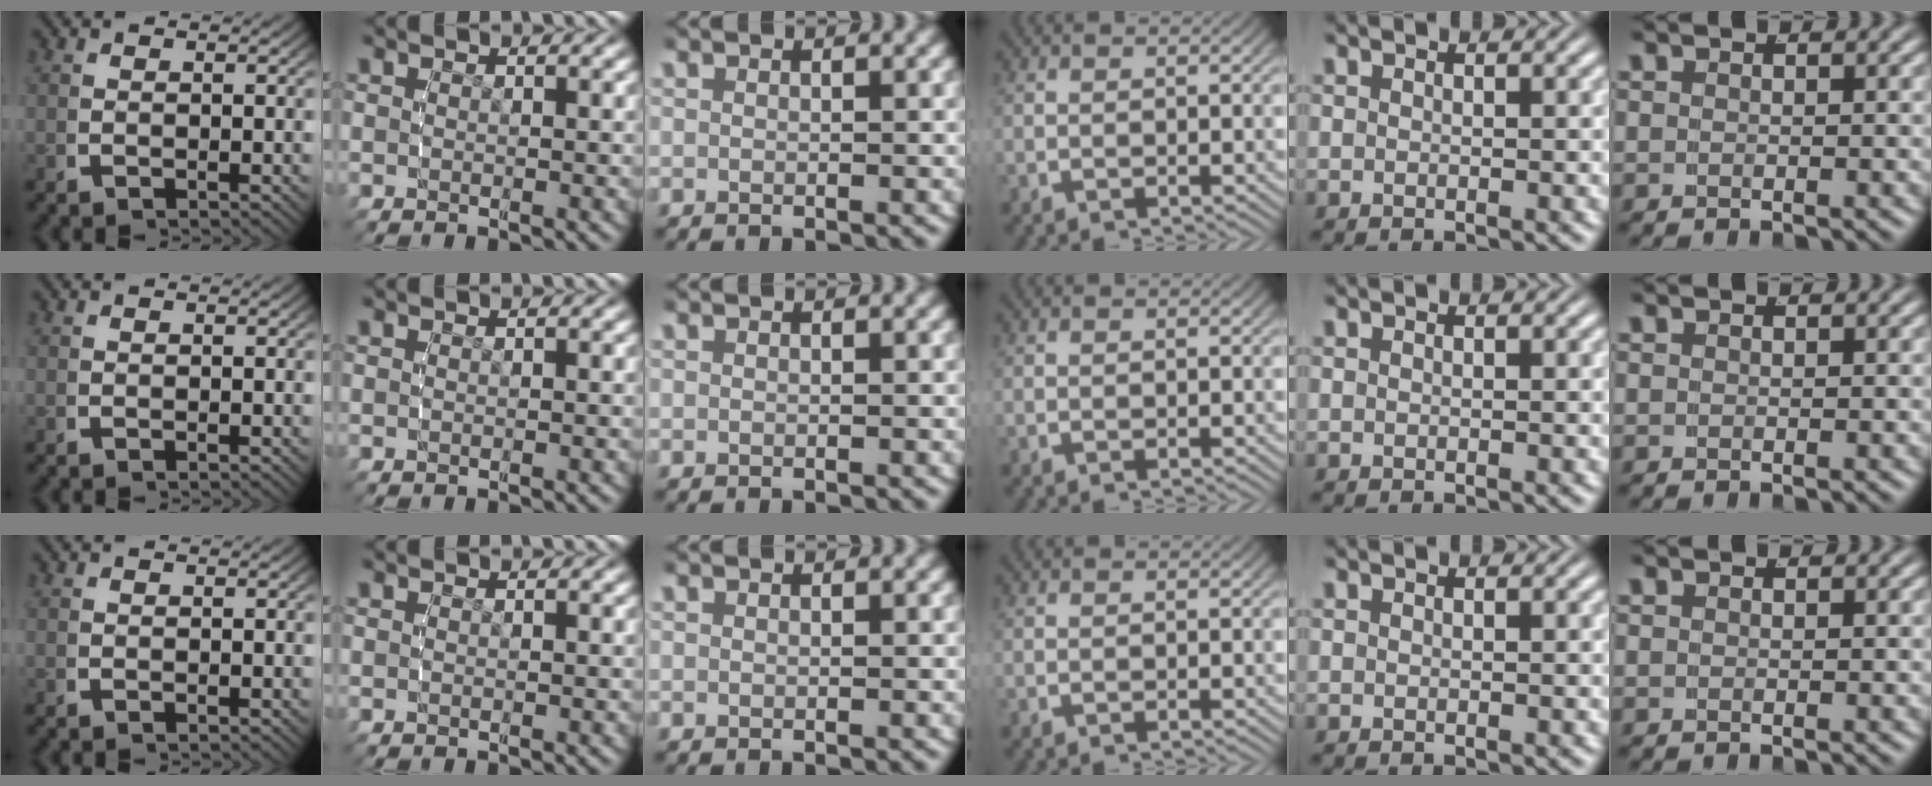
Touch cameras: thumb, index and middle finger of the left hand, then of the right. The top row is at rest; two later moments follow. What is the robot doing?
{"motion": "reach", "object": "paper towel"}